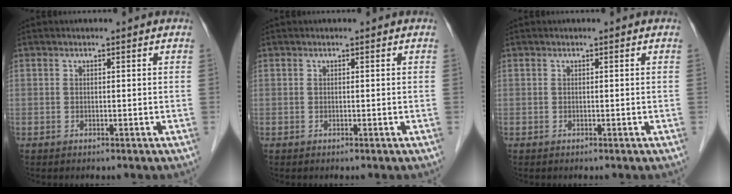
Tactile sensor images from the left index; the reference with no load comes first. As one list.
[{"total": 0.0}, {"total": 0.0}]